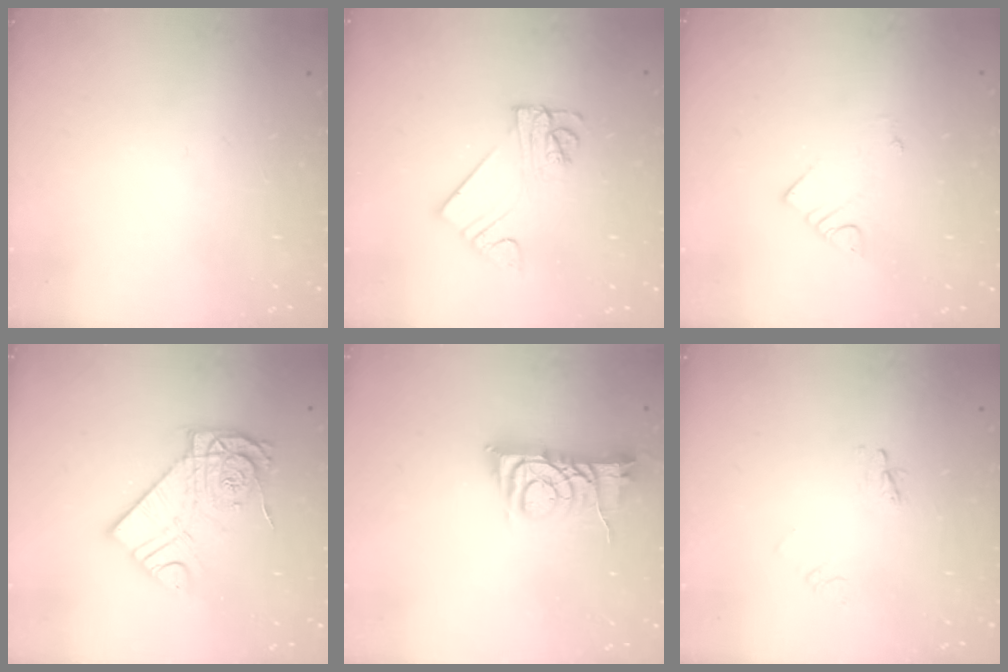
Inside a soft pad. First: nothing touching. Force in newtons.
{"total": 7.0, "press": 7.0, "slide": 0.7}
{"total": 2.6, "press": 2.6, "slide": 0.2}
{"total": 14.1, "press": 14.1, "slide": 1.3}
{"total": 9.4, "press": 9.3, "slide": 0.8}
{"total": 2.9, "press": 2.9, "slide": 0.3}